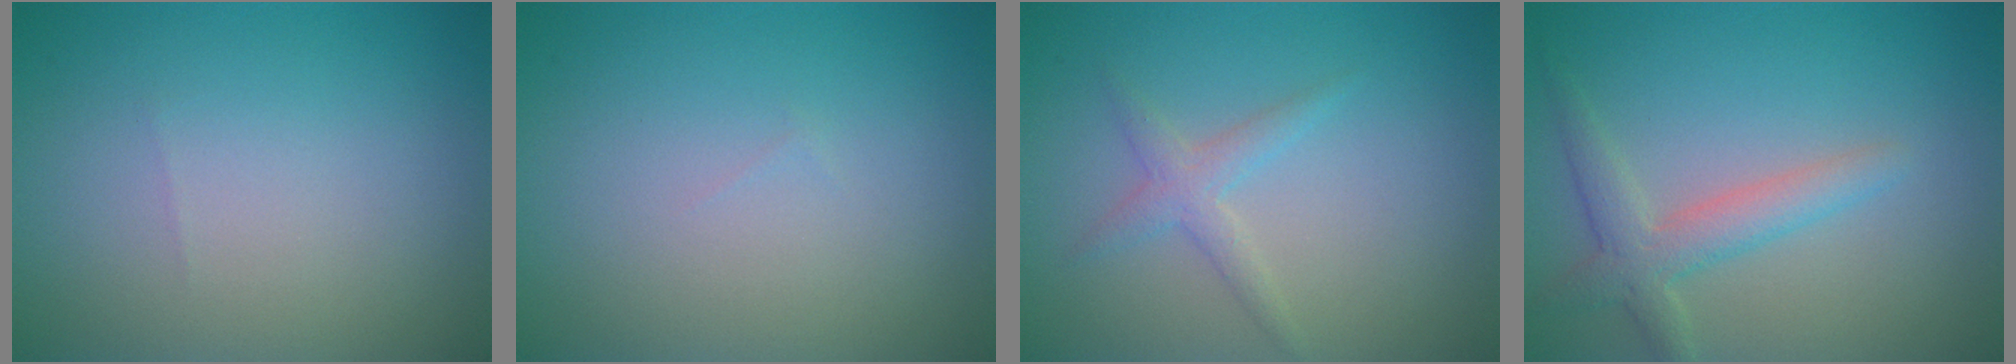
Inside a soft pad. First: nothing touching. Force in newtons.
{"total": 0.0}
{"total": 1.9, "press": 1.9, "slide": 0.0}
{"total": 3.1, "press": 3.1, "slide": 0.2}